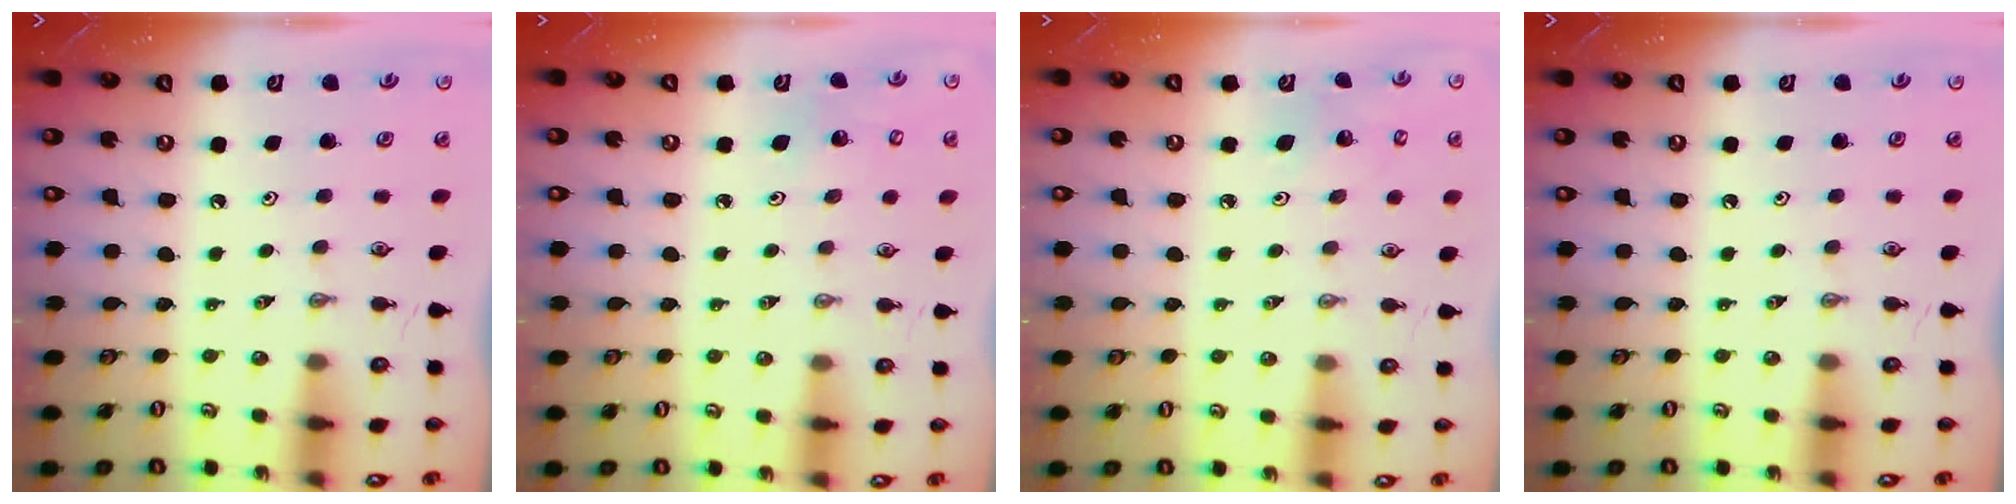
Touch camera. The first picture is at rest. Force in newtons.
{"total": 5.0, "press": 4.9, "slide": 1.2}
{"total": 5.0, "press": 4.6, "slide": 1.9}
{"total": 0.0}